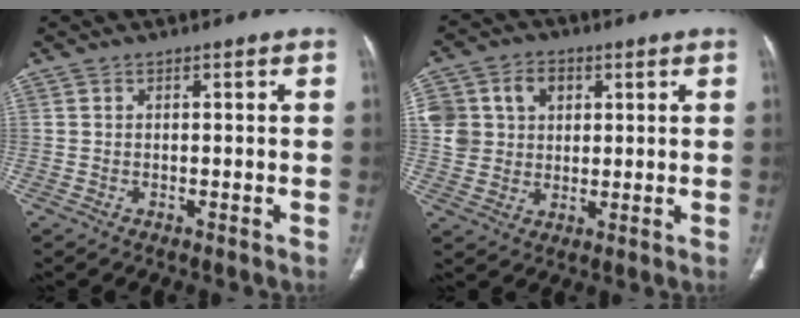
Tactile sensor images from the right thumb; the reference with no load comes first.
{"total": 11.0, "force": [3.1, 9.3, 5.1], "torque": [-0.070, 0.007, 0.061]}